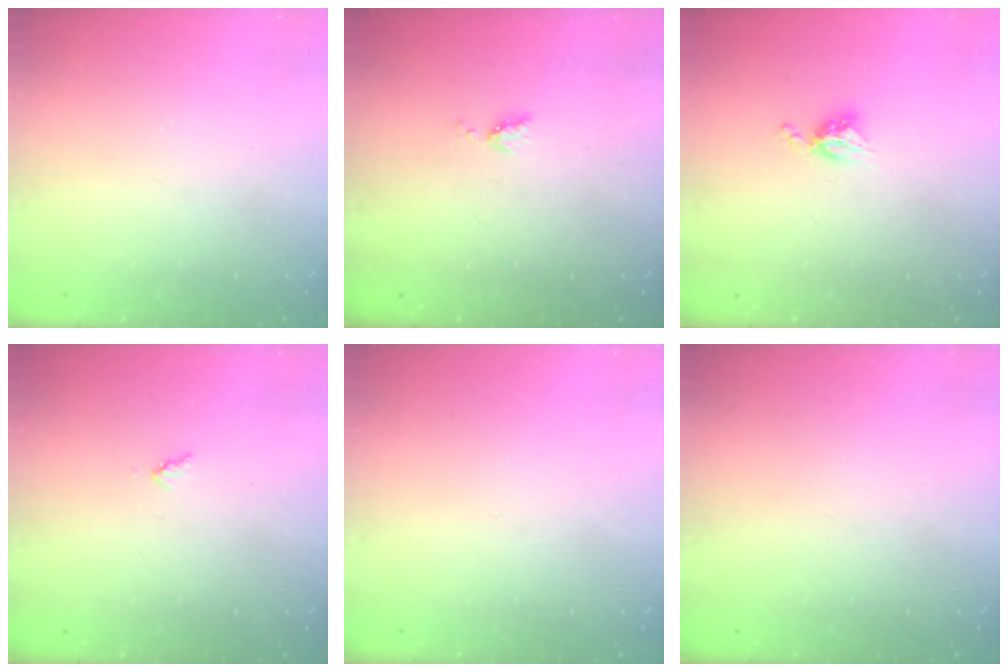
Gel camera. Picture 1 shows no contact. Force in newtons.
{"total": 4.0, "press": 4.0, "slide": 0.5}
{"total": 4.7, "press": 4.7, "slide": 0.5}
{"total": 3.0, "press": 3.0, "slide": 0.3}
{"total": 0.0}
{"total": 0.0}